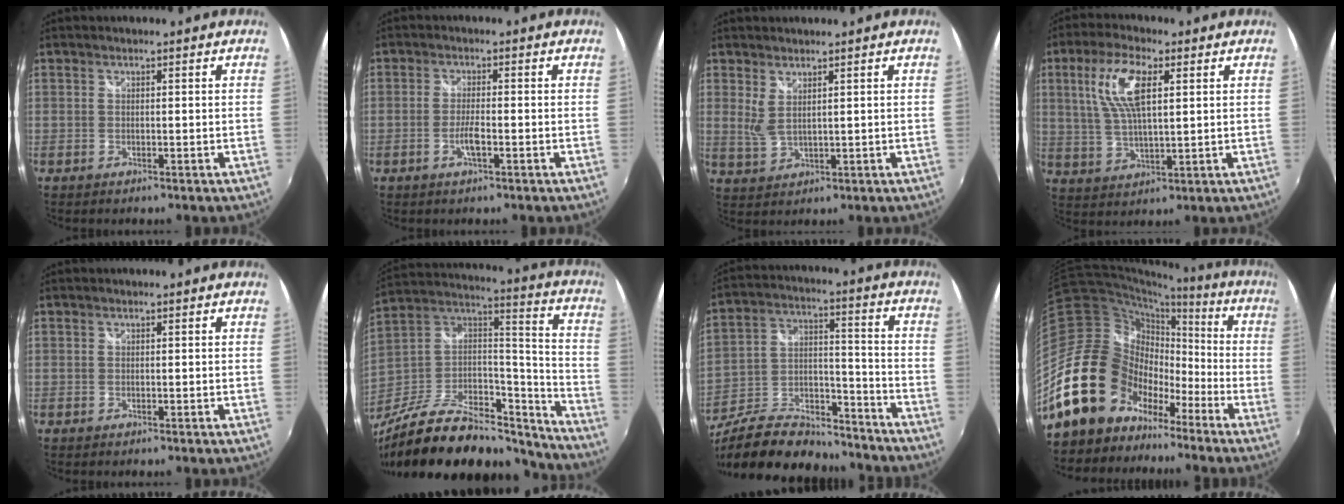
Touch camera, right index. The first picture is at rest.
{"total": 3.2, "force": [-1.3, 0.5, 2.9], "torque": [-0.061, -0.003, -0.025]}
{"total": 3.2, "force": [2.0, 0.8, 2.4], "torque": [-0.047, -0.008, 0.038]}
{"total": 10.4, "force": [3.4, 3.6, 9.1], "torque": [-0.183, 0.011, 0.070]}
{"total": 0.0}
{"total": 31.9, "force": [-24.0, 13.1, 16.5], "torque": [-0.290, 0.031, -0.365]}
{"total": 24.2, "force": [-19.4, 9.2, 11.2], "torque": [-0.229, 0.013, -0.299]}
{"total": 22.6, "force": [-12.8, 16.1, 9.4], "torque": [-0.216, 0.034, -0.216]}